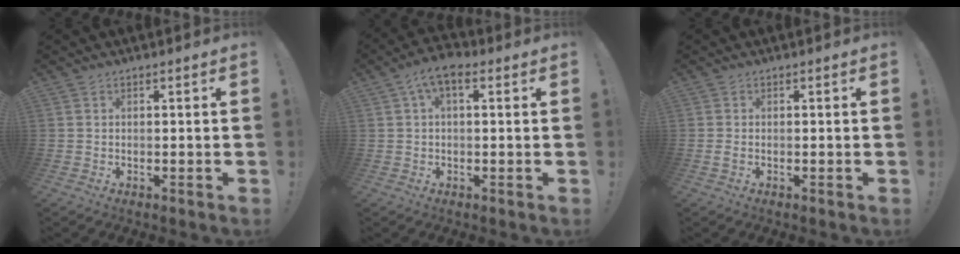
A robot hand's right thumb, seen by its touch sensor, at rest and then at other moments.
{"total": 5.7, "force": [1.8, 2.5, 4.8], "torque": [-0.078, 0.000, 0.035]}
{"total": 0.8, "force": [-0.2, 0.5, 0.6], "torque": [-0.012, 0.001, -0.004]}